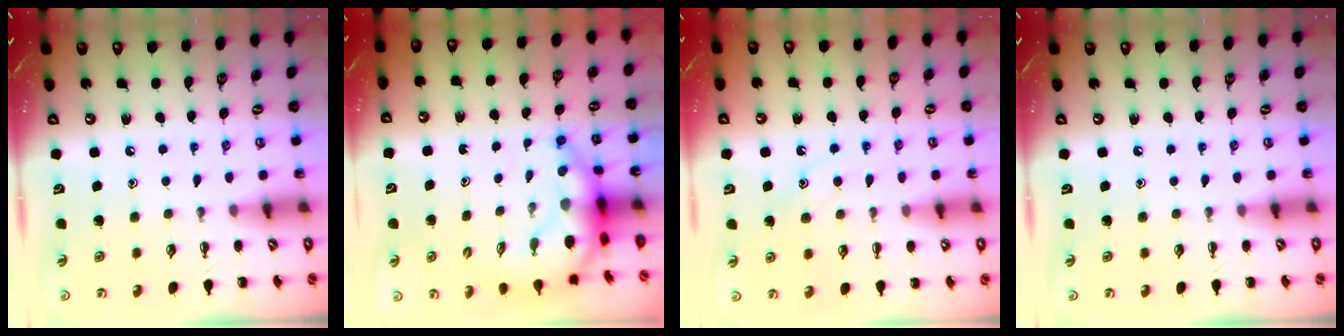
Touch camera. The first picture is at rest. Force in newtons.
{"total": 6.5, "press": 6.3, "slide": 1.8}
{"total": 10.6, "press": 10.5, "slide": 1.3}
{"total": 0.0}